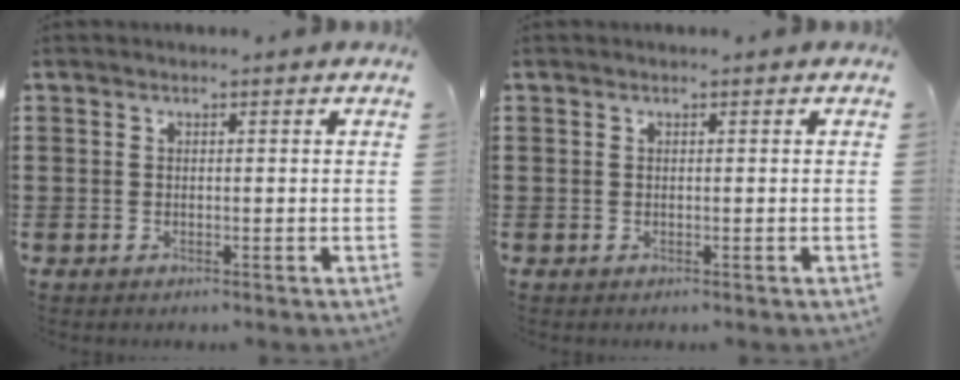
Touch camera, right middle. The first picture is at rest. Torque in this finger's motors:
{"motor_torque": [-2.14, 0.00, 0.01, -0.01]}